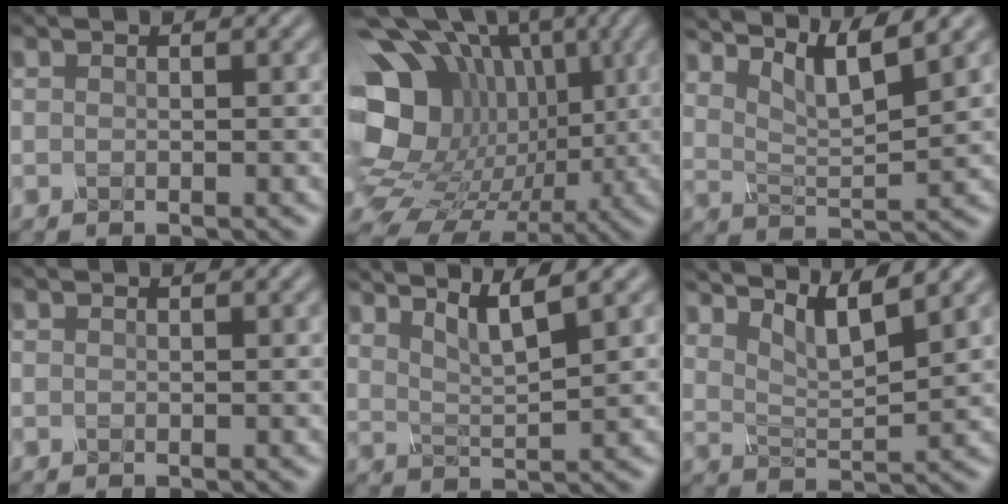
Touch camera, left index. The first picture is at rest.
{"total": 19.0, "force": [0.4, 15.0, 11.7], "torque": [-0.225, -0.007, 0.025]}
{"total": 5.6, "force": [3.7, 1.4, 3.9], "torque": [-0.082, 0.003, 0.067]}
{"total": 0.0}
{"total": 4.3, "force": [2.9, 0.8, 3.1], "torque": [-0.057, 0.006, 0.053]}
{"total": 5.0, "force": [3.3, 1.3, 3.5], "torque": [-0.075, -0.001, 0.060]}